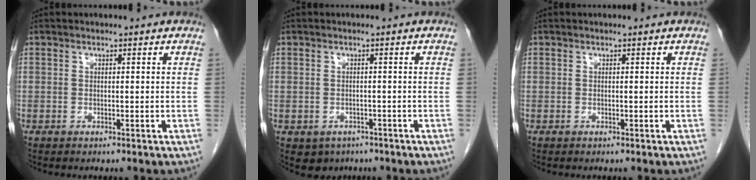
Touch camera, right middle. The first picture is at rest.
{"total": 3.4, "force": [-2.1, 2.5, 0.7], "torque": [-0.007, 0.003, -0.024]}
{"total": 0.0}